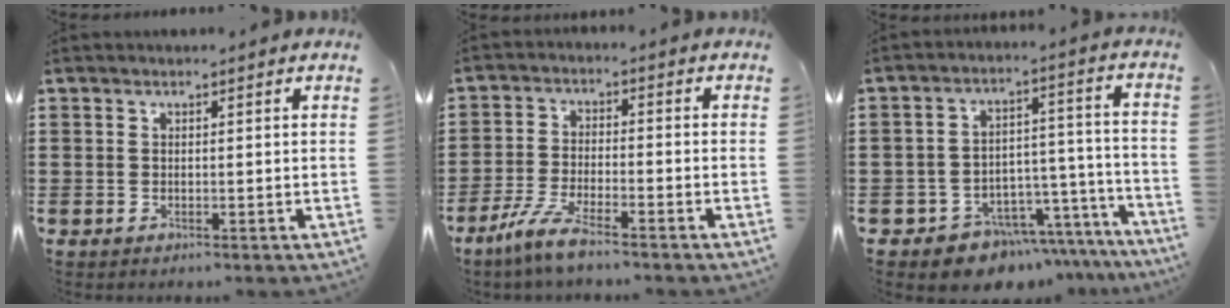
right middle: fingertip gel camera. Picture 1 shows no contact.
{"total": 5.2, "force": [-4.1, 0.2, 3.2], "torque": [-0.079, -0.015, -0.082]}
{"total": 7.2, "force": [-6.7, 2.5, 0.7], "torque": [-0.009, 0.034, -0.126]}